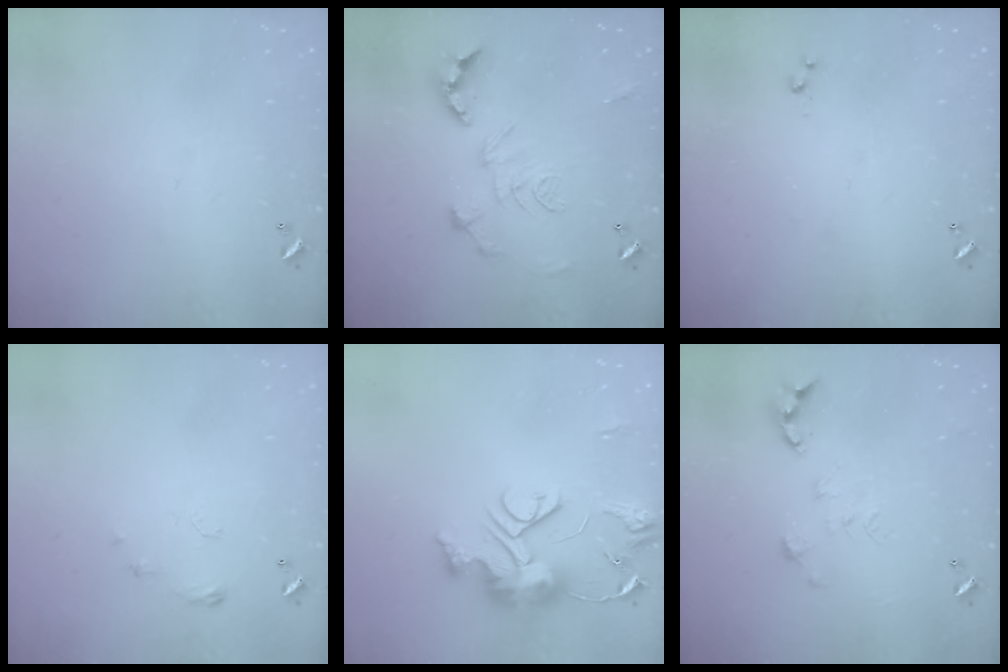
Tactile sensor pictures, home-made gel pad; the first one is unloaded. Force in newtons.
{"total": 2.9, "press": 2.3, "slide": 1.7}
{"total": 3.0, "press": 3.0, "slide": 0.4}
{"total": 4.5, "press": 4.5, "slide": 0.6}
{"total": 13.9, "press": 13.8, "slide": 1.5}
{"total": 0.0}